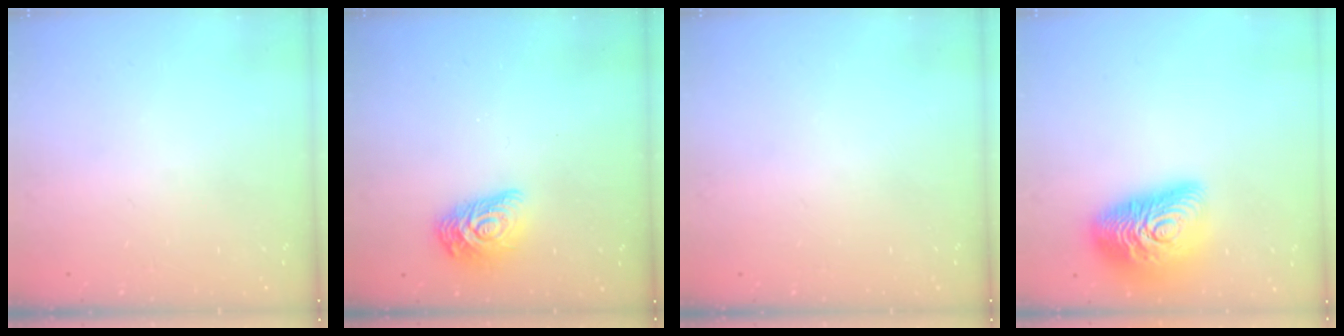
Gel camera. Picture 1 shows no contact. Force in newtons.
{"total": 10.6, "press": 10.6, "slide": 0.4}
{"total": 0.0}
{"total": 19.6, "press": 19.5, "slide": 1.0}